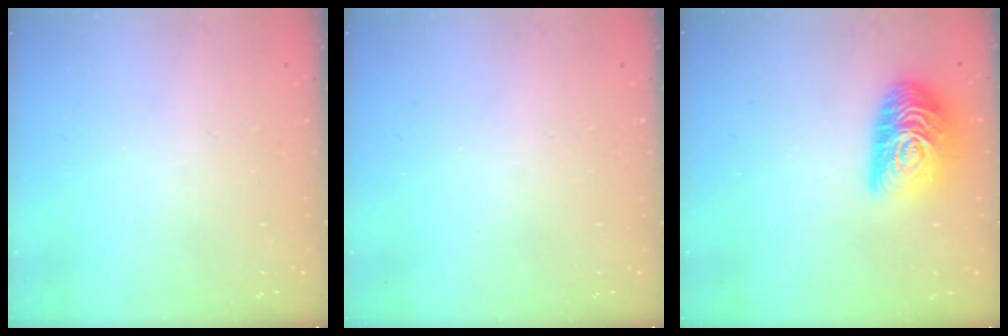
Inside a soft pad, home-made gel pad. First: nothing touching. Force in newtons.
{"total": 0.0}
{"total": 16.2, "press": 16.2, "slide": 0.9}